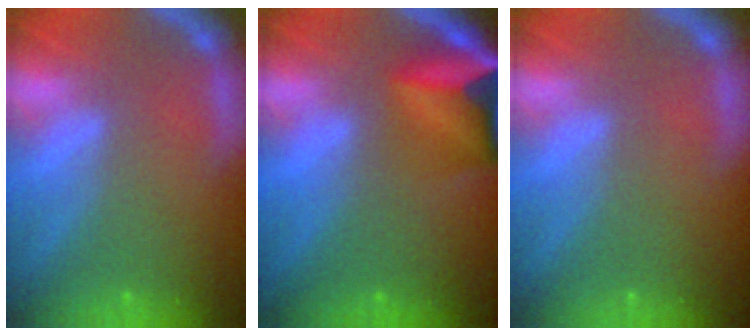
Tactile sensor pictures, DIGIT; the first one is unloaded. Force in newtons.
{"total": 9.0}
{"total": 0.0}